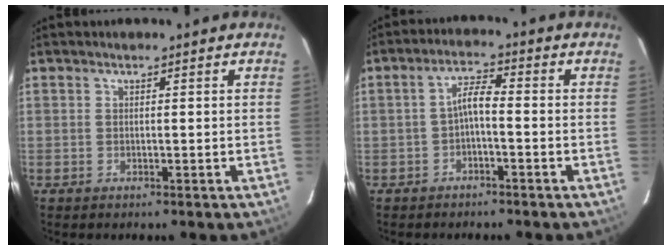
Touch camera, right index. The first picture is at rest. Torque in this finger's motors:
{"motor_torque": [0.63, -0.39, 0.34, 0.09]}